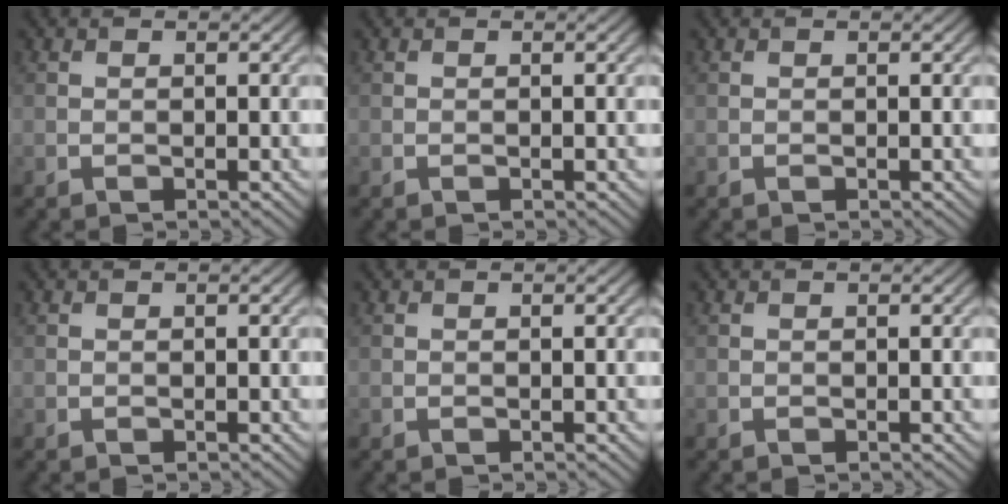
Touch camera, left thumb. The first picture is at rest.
{"total": 0.0}
{"total": 0.0}
{"total": 0.0}
{"total": 0.0}
{"total": 0.0}